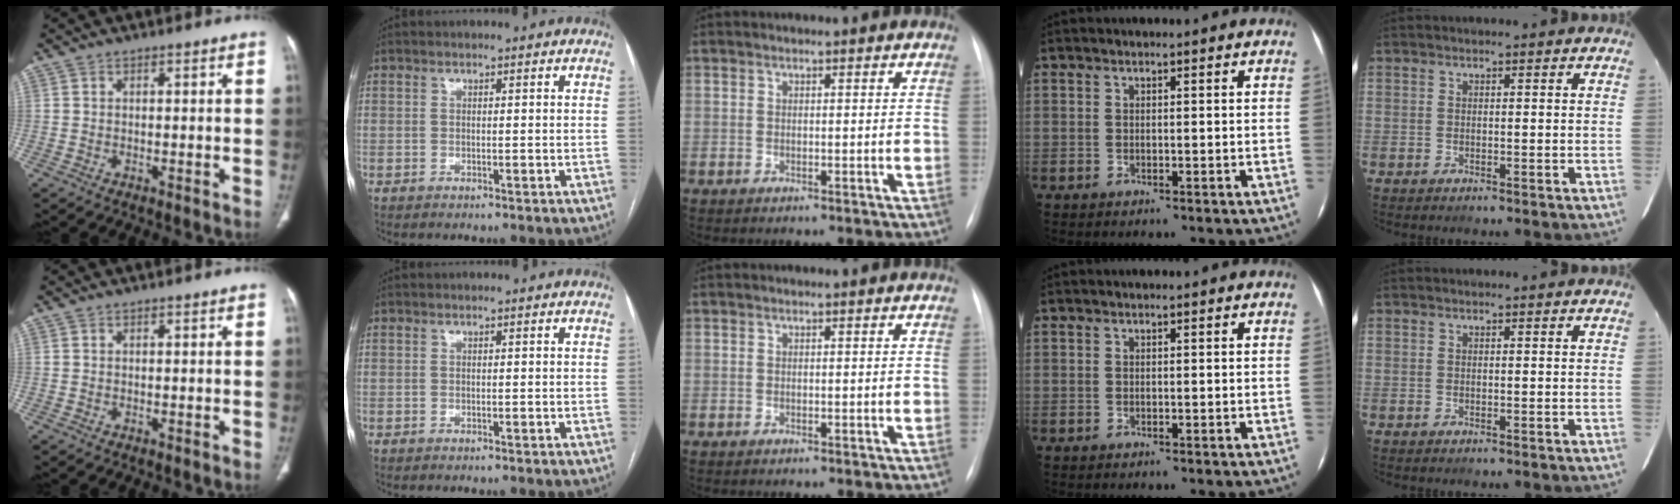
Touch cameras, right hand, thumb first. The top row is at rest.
{}